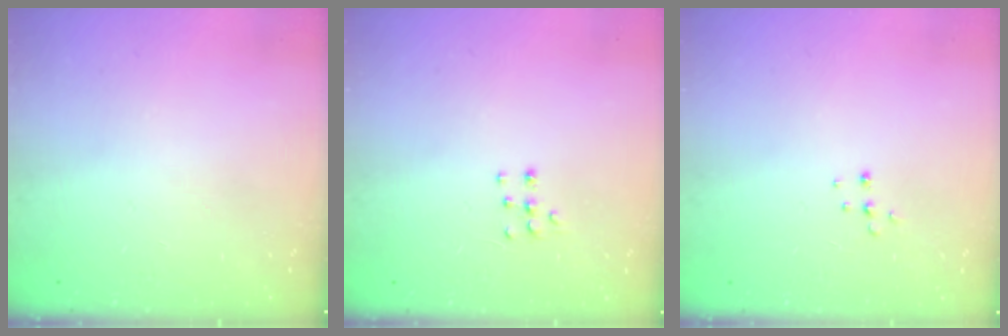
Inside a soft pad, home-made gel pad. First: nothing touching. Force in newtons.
{"total": 4.4, "press": 4.3, "slide": 0.9}
{"total": 5.1, "press": 5.0, "slide": 0.4}